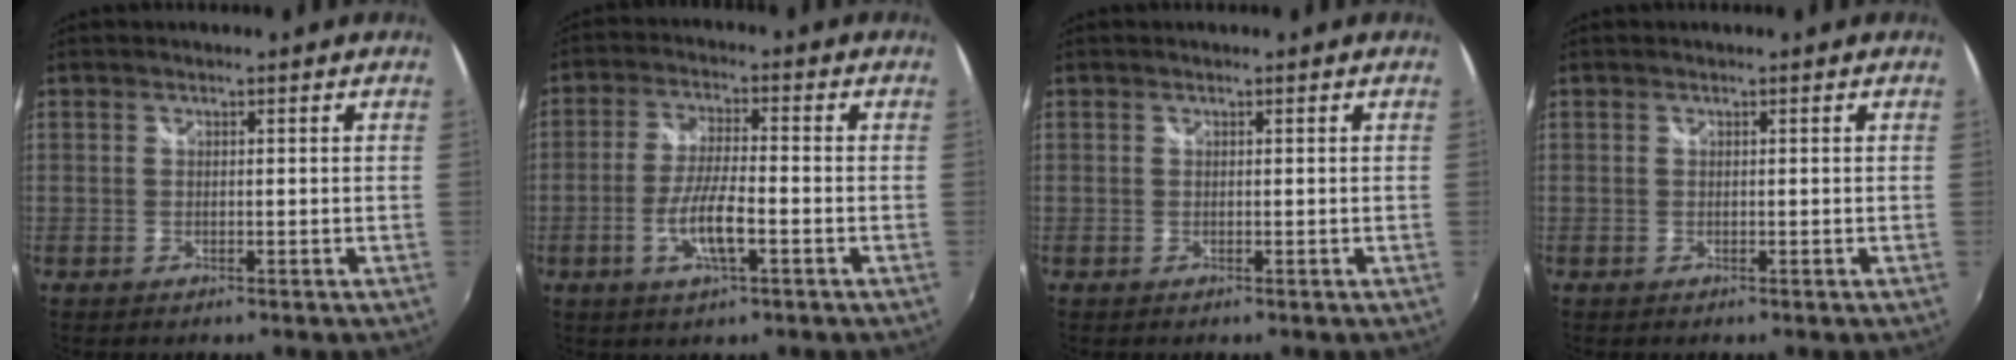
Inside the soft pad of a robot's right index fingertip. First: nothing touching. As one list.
[{"total": 7.9, "force": [-2.9, 1.6, 7.2], "torque": [-0.144, -0.005, -0.055]}, {"total": 0.0}, {"total": 0.0}]